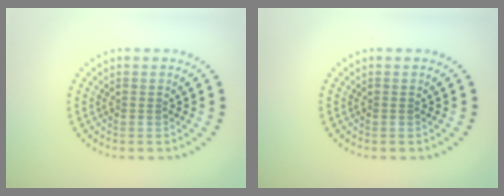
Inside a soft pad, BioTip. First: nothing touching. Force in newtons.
{"total": 0.0}